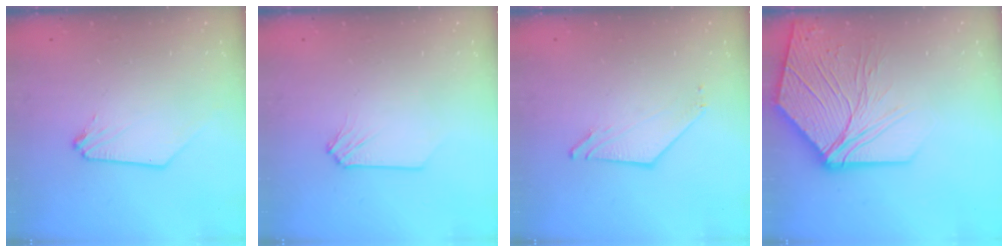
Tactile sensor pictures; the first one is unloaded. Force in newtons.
{"total": 0.0}
{"total": 3.5, "press": 3.5, "slide": 0.2}
{"total": 16.7, "press": 16.6, "slide": 1.7}